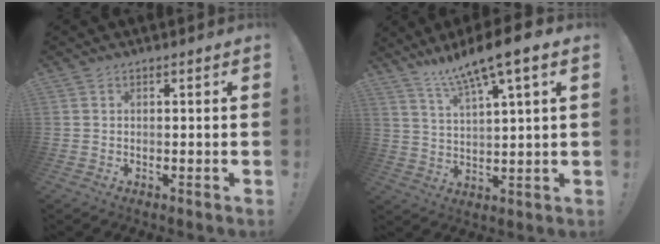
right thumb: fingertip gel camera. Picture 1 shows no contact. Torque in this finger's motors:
{"motor_torque": [0.59, 1.22, 0.31, 0.26, 0.20]}